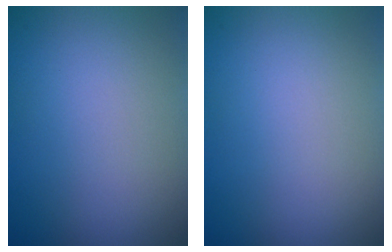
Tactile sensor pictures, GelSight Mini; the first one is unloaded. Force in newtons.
{"total": 0.0}